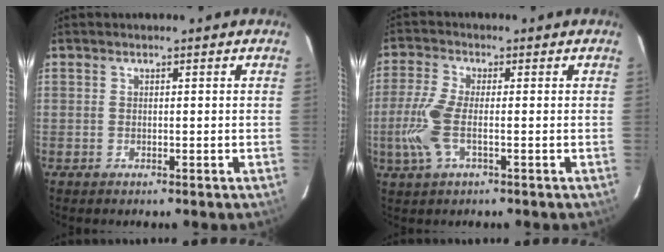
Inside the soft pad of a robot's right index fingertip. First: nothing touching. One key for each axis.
{"total": 7.6, "fx": -1.7, "fy": 2.4, "fz": 7.0, "tx": -0.163, "ty": -0.002, "tz": -0.036}